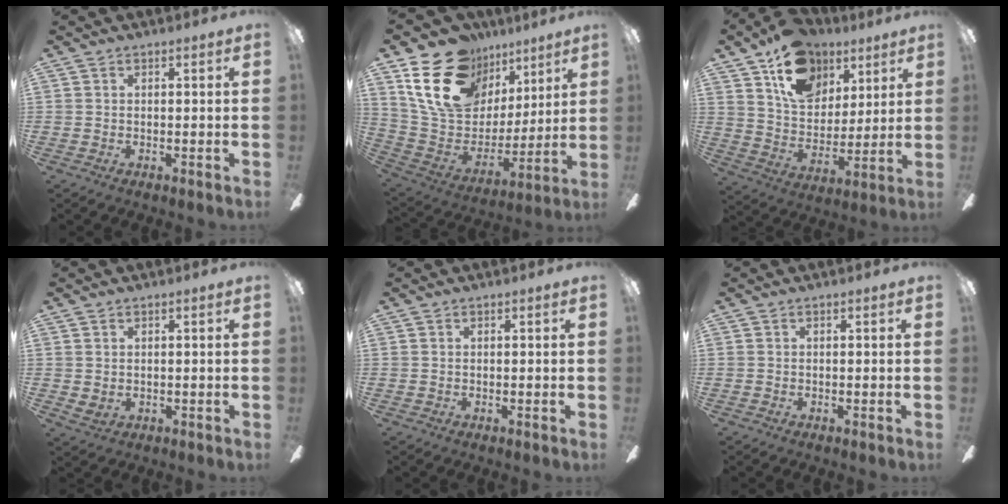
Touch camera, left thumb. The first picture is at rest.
{"total": 20.7, "force": [12.1, 13.7, 9.7], "torque": [-0.187, -0.055, 0.226]}
{"total": 18.0, "force": [10.5, 12.0, 8.4], "torque": [-0.128, -0.047, 0.193]}
{"total": 1.6, "force": [0.9, 1.1, 0.7], "torque": [-0.015, 0.002, 0.017]}
{"total": 0.0}
{"total": 0.0}